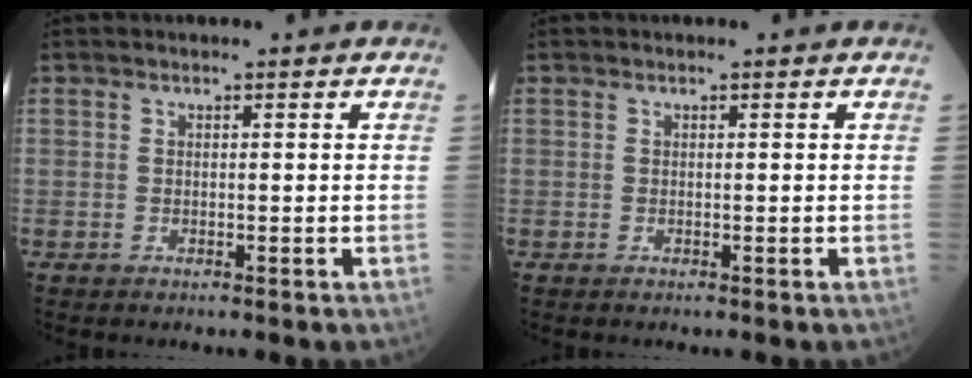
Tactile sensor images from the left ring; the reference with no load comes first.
{"total": 0.0}